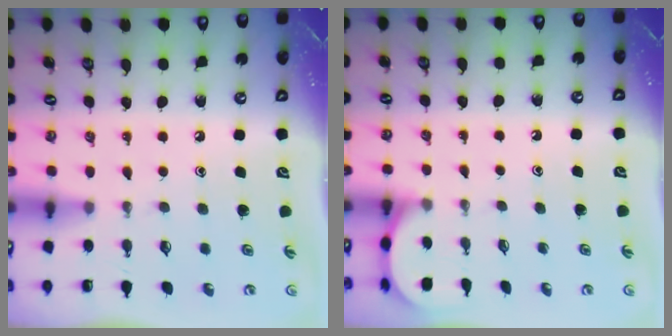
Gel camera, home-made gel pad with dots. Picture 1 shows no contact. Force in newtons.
{"total": 1.4, "press": 1.4, "slide": 0.1}